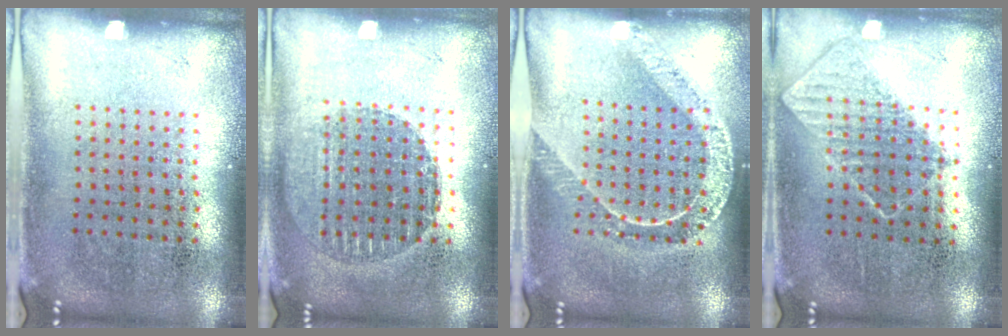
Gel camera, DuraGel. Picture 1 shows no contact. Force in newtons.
{"total": 1.4, "press": 1.2, "slide": 0.6}
{"total": 1.7, "press": 1.6, "slide": 0.5}
{"total": 0.8, "press": 0.7, "slide": 0.2}